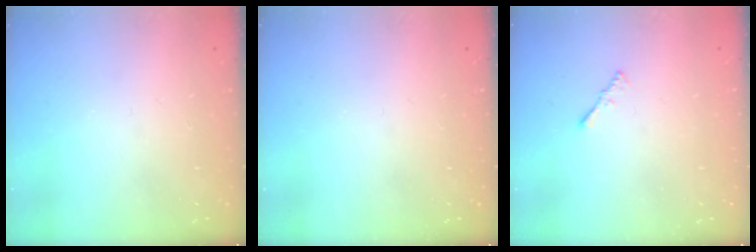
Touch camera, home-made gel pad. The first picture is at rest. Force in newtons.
{"total": 0.0}
{"total": 0.7, "press": 0.6, "slide": 0.3}